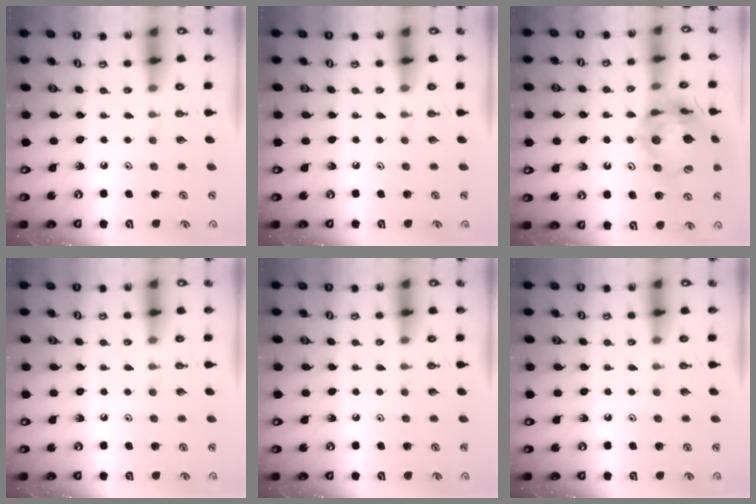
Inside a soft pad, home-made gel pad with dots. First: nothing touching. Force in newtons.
{"total": 0.0}
{"total": 18.5, "press": 18.4, "slide": 2.1}
{"total": 0.0}
{"total": 0.0}
{"total": 0.0}